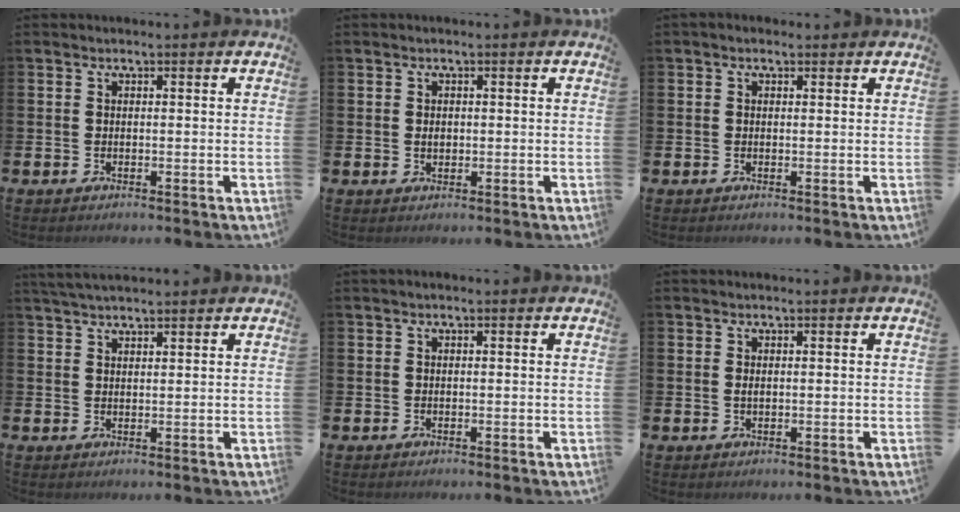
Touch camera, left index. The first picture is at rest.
{"total": 1.0, "force": [0.1, 0.7, 0.6], "torque": [-0.004, 0.003, -0.002]}
{"total": 0.7, "force": [0.3, 0.6, 0.3], "torque": [0.002, 0.005, 0.002]}
{"total": 2.8, "force": [2.6, 0.5, 1.0], "torque": [-0.022, -0.003, 0.047]}
{"total": 0.0}
{"total": 0.6, "force": [0.1, 0.3, 0.6], "torque": [-0.010, 0.001, 0.000]}